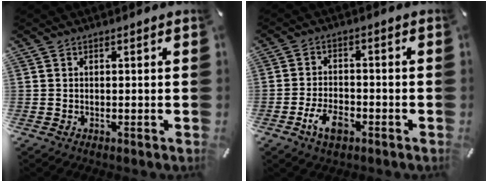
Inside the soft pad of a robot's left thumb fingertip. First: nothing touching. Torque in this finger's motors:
{"motor_torque": [0.30, 2.06, 0.15, 0.19, 0.10]}